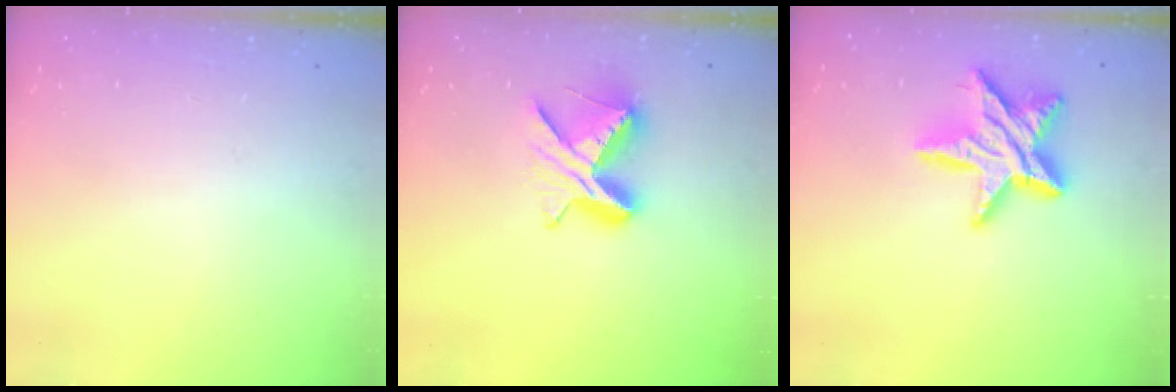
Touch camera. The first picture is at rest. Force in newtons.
{"total": 9.4, "press": 9.4, "slide": 0.9}
{"total": 14.6, "press": 14.6, "slide": 1.1}